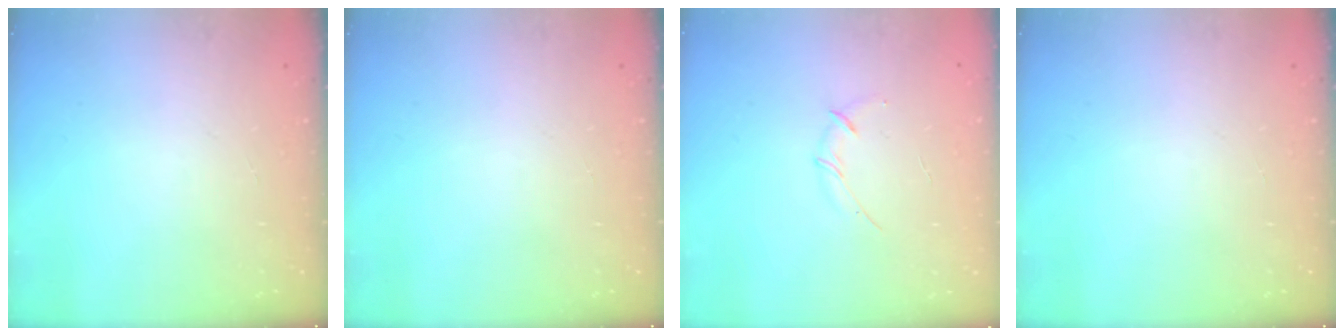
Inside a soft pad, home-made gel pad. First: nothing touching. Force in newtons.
{"total": 0.0}
{"total": 3.0, "press": 2.9, "slide": 0.8}
{"total": 0.0}